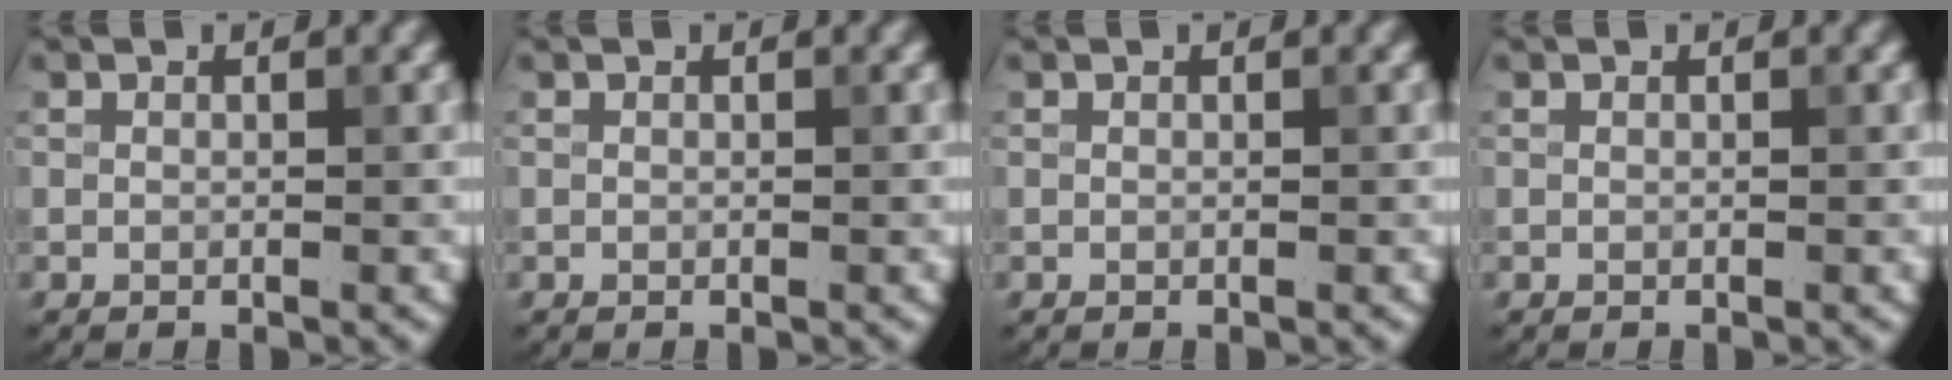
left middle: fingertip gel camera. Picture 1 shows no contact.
{"total": 0.0}
{"total": 0.0}
{"total": 0.0}